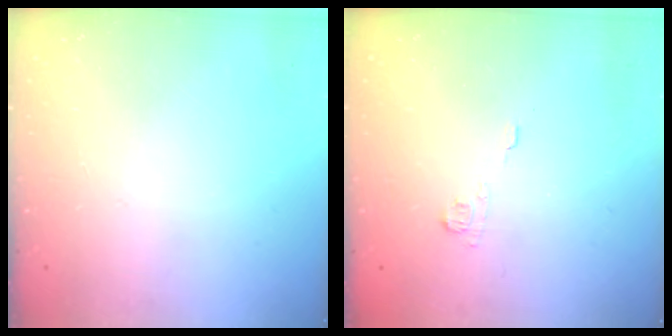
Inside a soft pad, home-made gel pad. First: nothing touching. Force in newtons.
{"total": 3.8, "press": 3.6, "slide": 1.1}